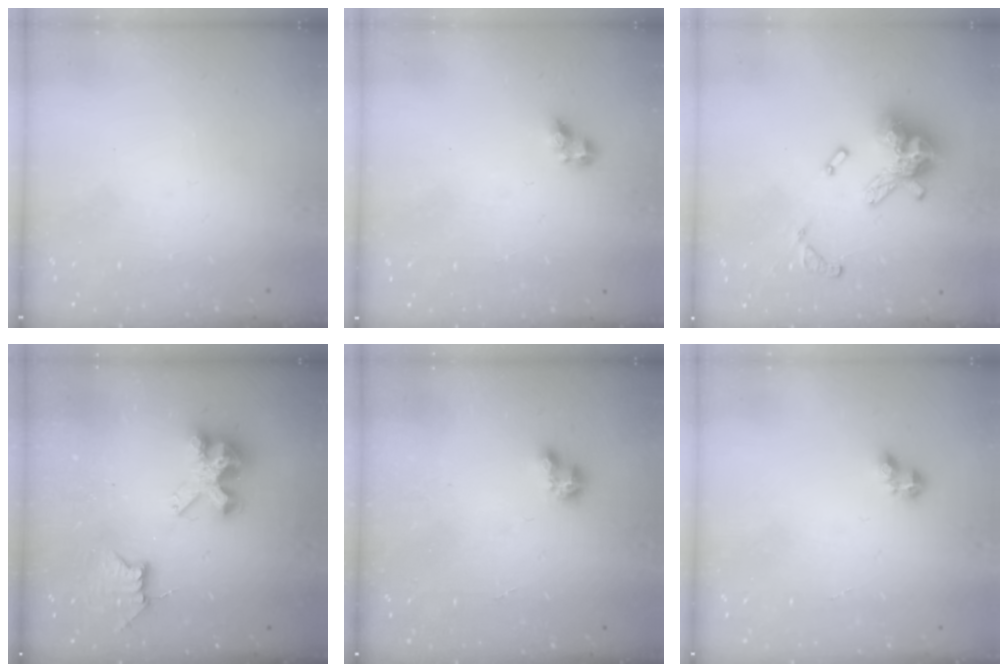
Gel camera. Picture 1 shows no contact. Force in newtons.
{"total": 5.1, "press": 5.1, "slide": 0.3}
{"total": 13.8, "press": 13.8, "slide": 1.0}
{"total": 7.8, "press": 7.7, "slide": 0.5}
{"total": 1.0, "press": 1.0, "slide": 0.1}
{"total": 2.6, "press": 2.5, "slide": 0.5}